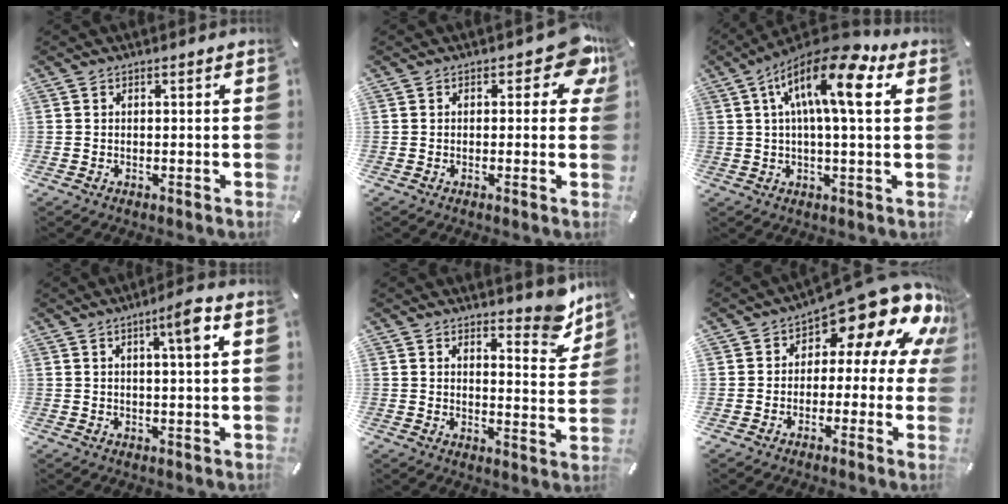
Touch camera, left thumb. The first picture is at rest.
{"total": 6.9, "force": [2.7, 3.6, 5.2], "torque": [-0.057, -0.009, 0.041]}
{"total": 16.1, "force": [5.8, 4.9, 14.2], "torque": [-0.240, -0.020, 0.093]}
{"total": 5.7, "force": [2.3, 0.4, 5.2], "torque": [-0.081, -0.008, 0.030]}
{"total": 8.5, "force": [7.2, 3.4, 3.1], "torque": [-0.021, -0.059, 0.124]}
{"total": 15.5, "force": [8.8, 8.0, 9.9], "torque": [-0.137, -0.071, 0.145]}